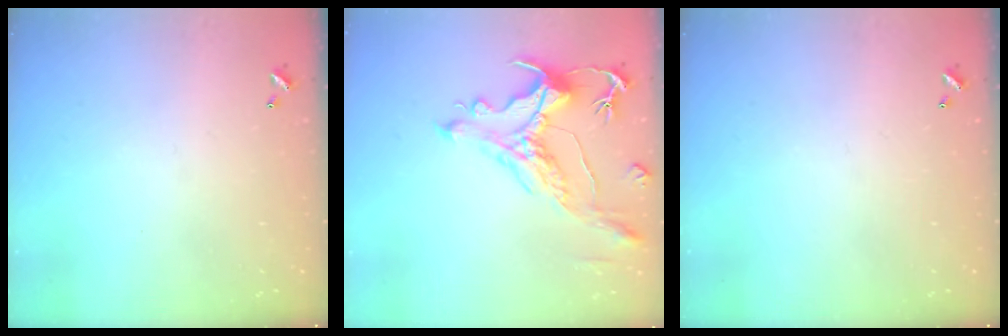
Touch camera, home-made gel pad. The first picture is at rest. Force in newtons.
{"total": 1.7, "press": 0.9, "slide": 1.4}
{"total": 0.0}